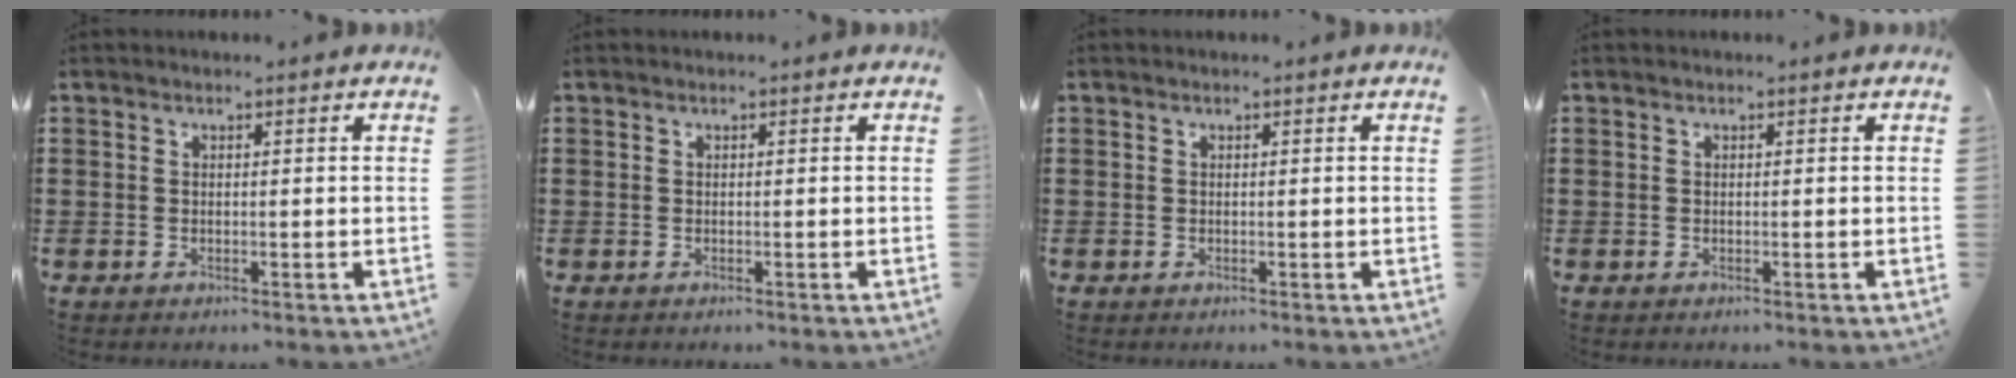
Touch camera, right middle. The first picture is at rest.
{"total": 0.0}
{"total": 0.0}
{"total": 0.0}